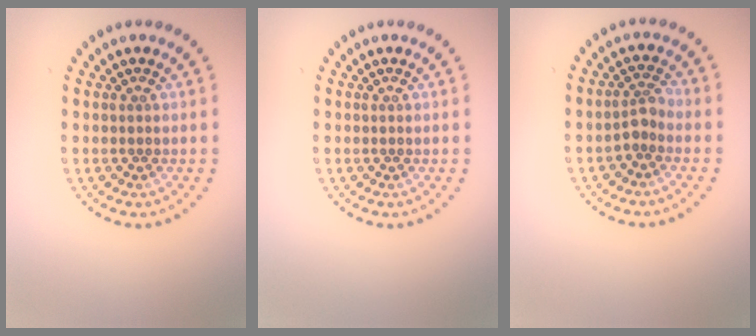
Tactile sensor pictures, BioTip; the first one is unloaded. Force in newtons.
{"total": 0.0}
{"total": 1.8, "press": 1.5, "slide": 1.0}